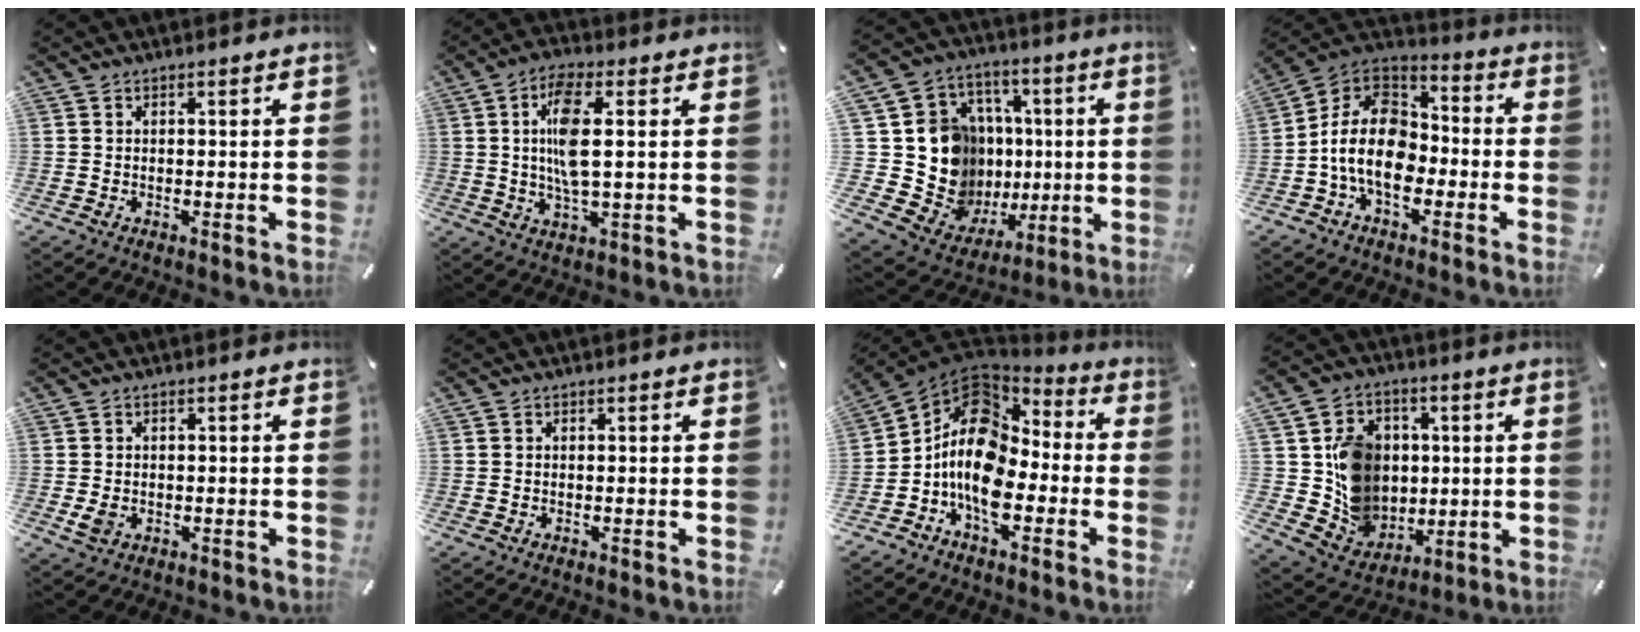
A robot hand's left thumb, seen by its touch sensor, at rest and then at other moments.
{"total": 9.9, "force": [1.4, 3.1, 9.3], "torque": [-0.205, -0.005, 0.016]}
{"total": 18.7, "force": [1.2, 16.9, 7.8], "torque": [-0.151, -0.034, 0.057]}
{"total": 14.1, "force": [-5.1, 10.1, 8.5], "torque": [-0.181, 0.025, -0.099]}
{"total": 2.8, "force": [-0.4, 2.2, 1.7], "torque": [-0.044, -0.002, -0.010]}
{"total": 0.0}
{"total": 14.0, "force": [-3.8, 9.9, 9.1], "torque": [-0.189, 0.014, -0.073]}
{"total": 13.2, "force": [1.2, 12.5, 4.0], "torque": [-0.071, -0.003, 0.040]}